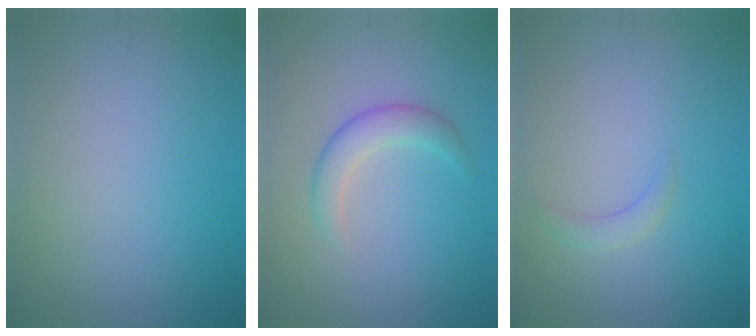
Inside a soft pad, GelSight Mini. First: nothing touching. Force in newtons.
{"total": 2.5, "press": 2.5, "slide": 0.1}
{"total": 1.2, "press": 1.2, "slide": 0.2}